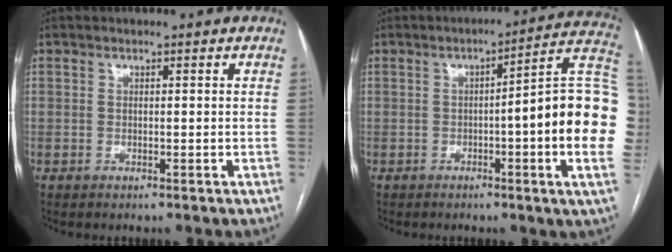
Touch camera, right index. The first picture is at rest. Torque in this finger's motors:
{"motor_torque": [1.06, -0.58, 0.38, 0.08]}